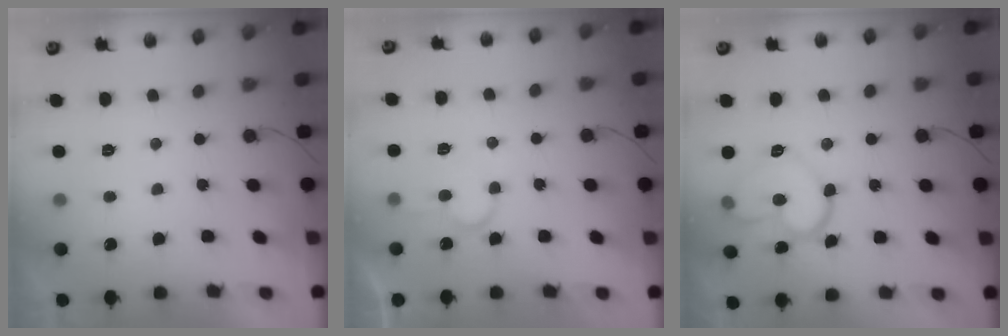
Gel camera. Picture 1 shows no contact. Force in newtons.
{"total": 6.0, "press": 6.0, "slide": 0.6}
{"total": 12.9, "press": 12.9, "slide": 0.6}